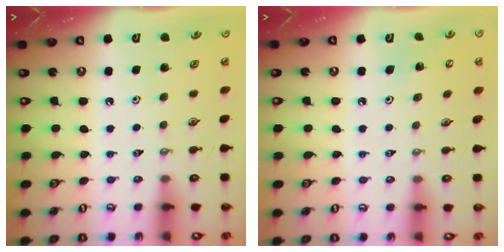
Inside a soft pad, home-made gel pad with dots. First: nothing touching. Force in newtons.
{"total": 3.6, "press": 3.6, "slide": 0.2}